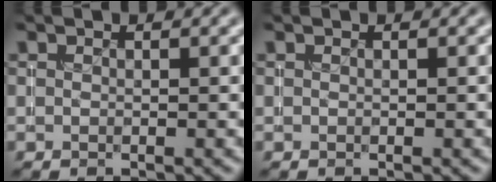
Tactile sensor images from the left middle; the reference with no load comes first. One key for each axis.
{"total": 0.0}